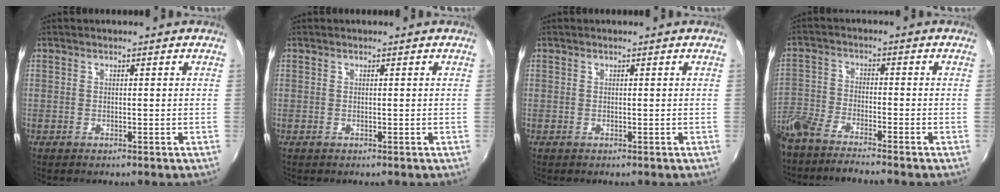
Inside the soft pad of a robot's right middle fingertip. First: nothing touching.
{"total": 0.0}
{"total": 0.0}
{"total": 8.7, "force": [-7.7, 1.1, 3.9], "torque": [-0.105, -0.017, -0.154]}